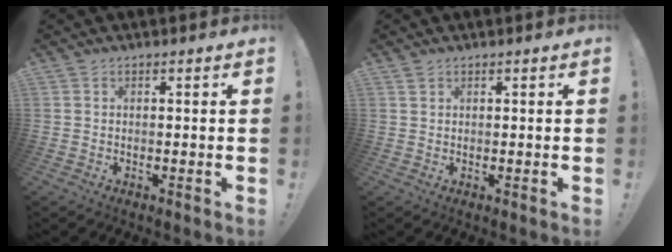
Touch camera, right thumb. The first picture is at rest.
{"total": 1.1, "force": [0.8, 0.6, 0.4], "torque": [0.000, -0.003, 0.014]}